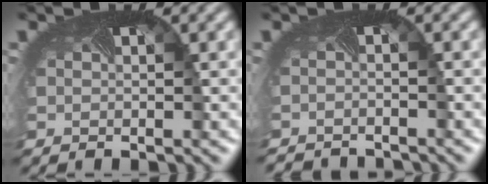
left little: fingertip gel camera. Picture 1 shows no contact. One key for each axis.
{"total": 3.3, "fx": -3.2, "fy": 0.2, "fz": 0.4, "tx": -0.007, "ty": -0.021, "tz": -0.049}